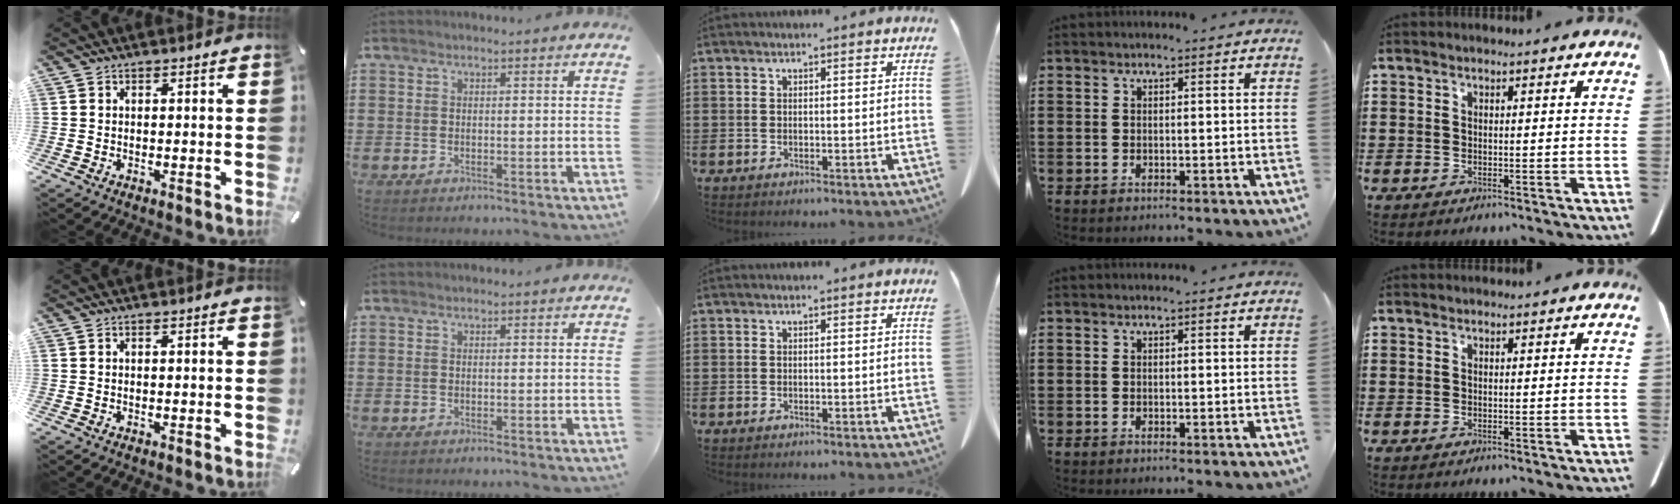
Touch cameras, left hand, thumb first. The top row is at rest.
{}